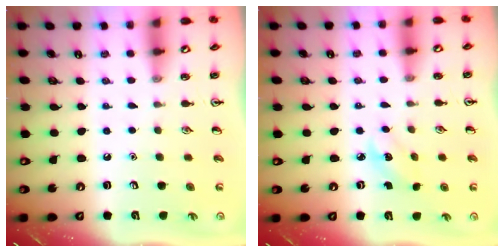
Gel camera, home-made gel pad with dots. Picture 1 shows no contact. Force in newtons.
{"total": 2.7, "press": 2.6, "slide": 0.9}